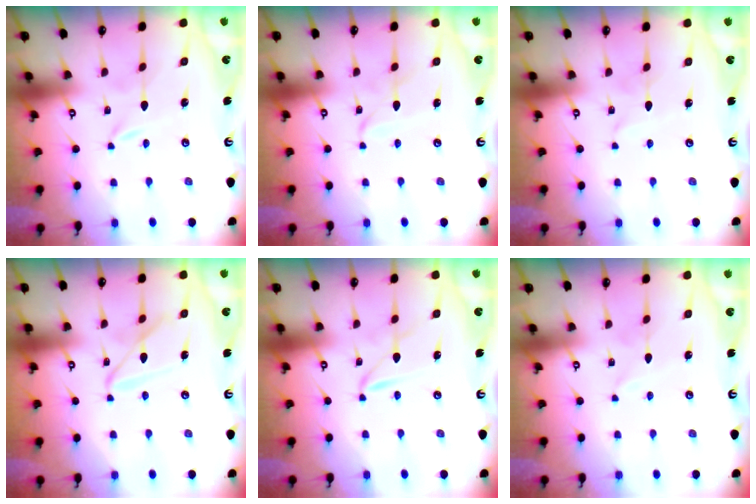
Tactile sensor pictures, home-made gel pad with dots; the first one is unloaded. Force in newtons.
{"total": 2.8, "press": 2.8, "slide": 0.2}
{"total": 2.4, "press": 2.3, "slide": 0.3}
{"total": 8.7, "press": 8.6, "slide": 0.7}
{"total": 2.6, "press": 2.6, "slide": 0.2}
{"total": 1.9, "press": 1.9, "slide": 0.2}